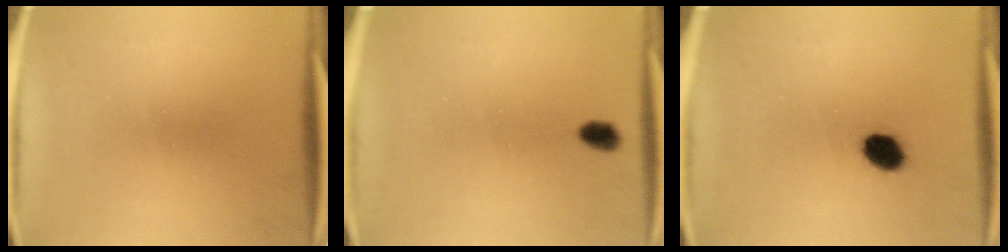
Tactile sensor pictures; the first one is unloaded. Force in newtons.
{"total": 2.7}
{"total": 5.1}